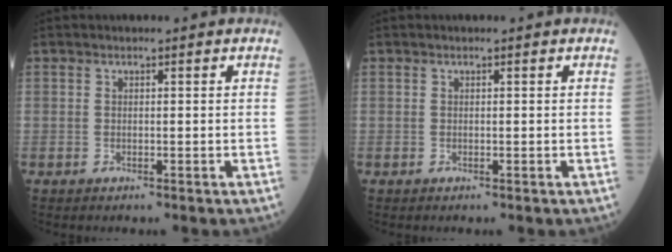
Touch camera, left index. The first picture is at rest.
{"total": 0.0}